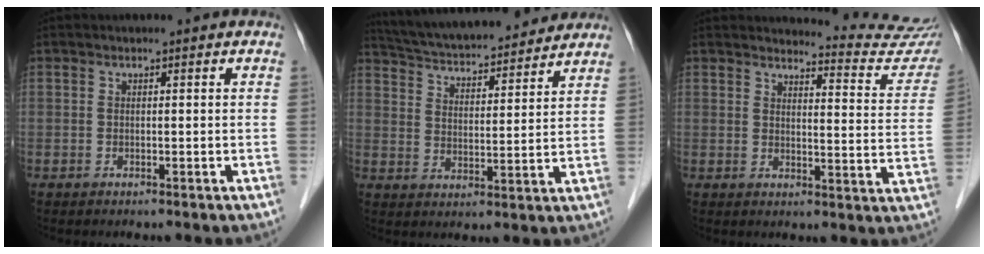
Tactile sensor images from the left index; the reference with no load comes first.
{"total": 19.0, "force": [17.4, 2.9, 7.0], "torque": [-0.120, 0.026, 0.260]}
{"total": 13.5, "force": [13.5, 0.3, 0.6], "torque": [0.013, -0.099, 0.126]}